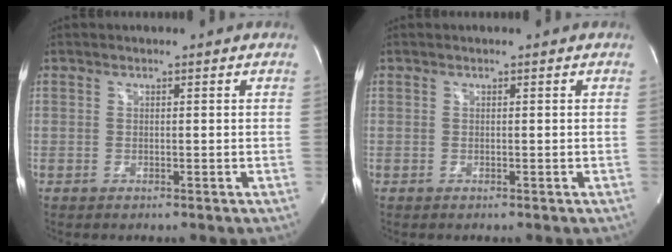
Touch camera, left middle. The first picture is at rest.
{"total": 0.0}